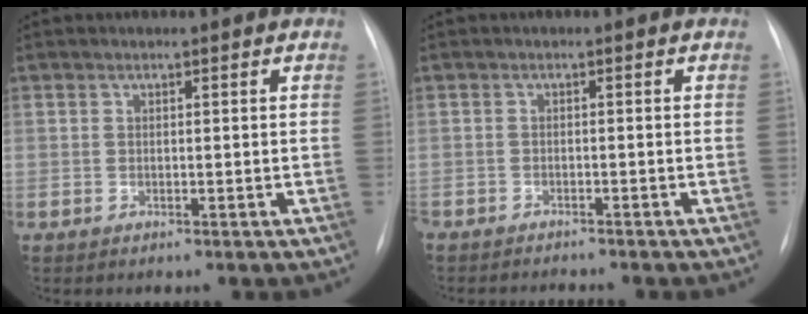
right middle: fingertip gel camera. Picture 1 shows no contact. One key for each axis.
{"total": 3.6, "fx": -3.5, "fy": 0.3, "fz": 0.8, "tx": -0.007, "ty": -0.009, "tz": -0.053}